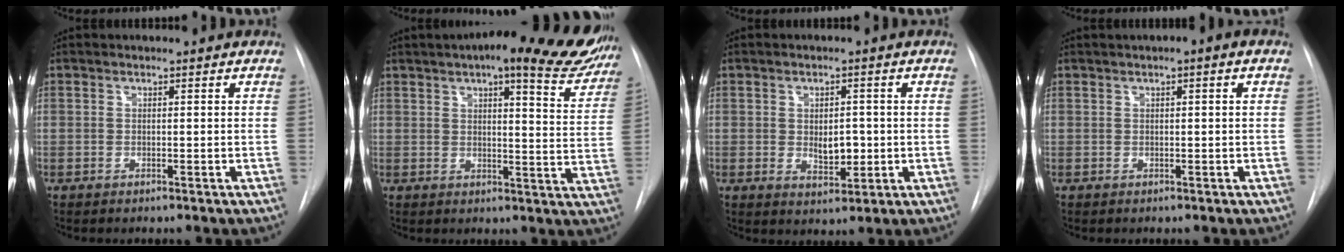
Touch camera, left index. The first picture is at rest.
{"total": 20.7, "force": [16.0, 4.7, 12.3], "torque": [-0.156, -0.009, 0.183]}
{"total": 4.2, "force": [-0.1, 2.4, 3.5], "torque": [-0.047, -0.004, 0.007]}
{"total": 1.9, "force": [0.7, 0.2, 1.8], "torque": [-0.029, 0.009, 0.008]}